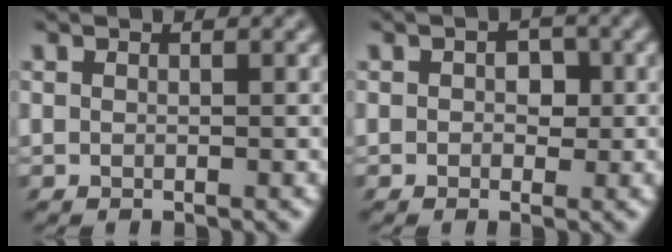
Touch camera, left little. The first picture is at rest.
{"total": 3.4, "force": [-0.2, 2.6, 2.1], "torque": [-0.038, 0.006, -0.006]}